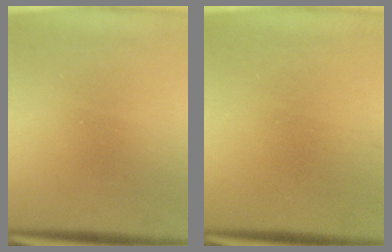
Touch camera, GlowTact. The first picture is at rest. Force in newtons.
{"total": 1.1}